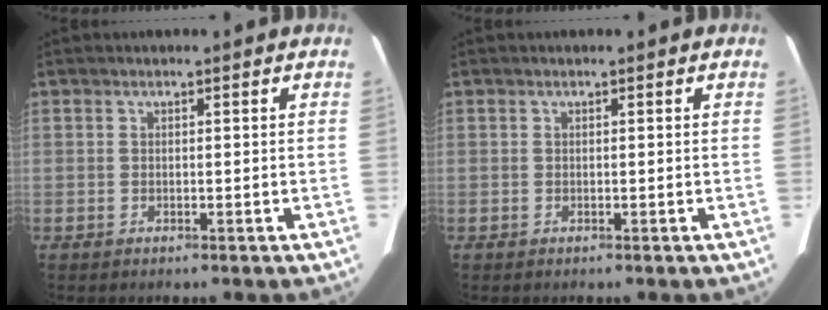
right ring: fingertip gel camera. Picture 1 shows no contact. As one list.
[{"total": 0.0}]